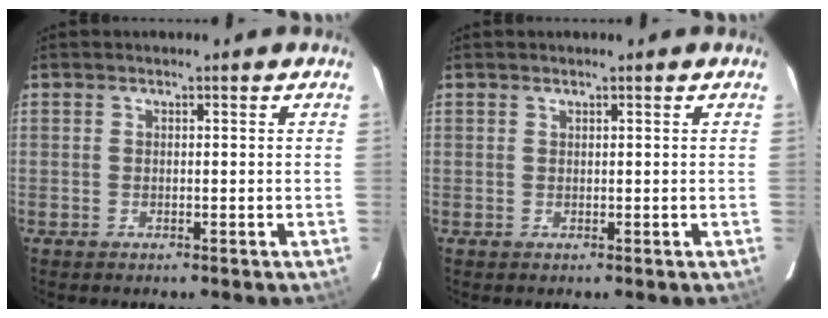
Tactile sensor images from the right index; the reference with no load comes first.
{"total": 0.0}